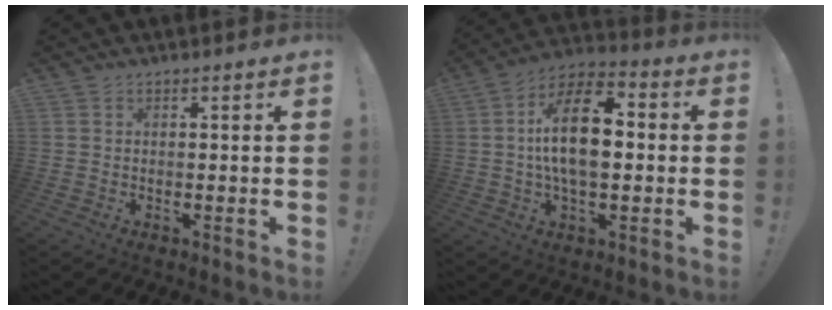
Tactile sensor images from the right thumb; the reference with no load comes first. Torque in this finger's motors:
{"motor_torque": [-0.02, 1.13, 0.70, -0.32, 0.31]}